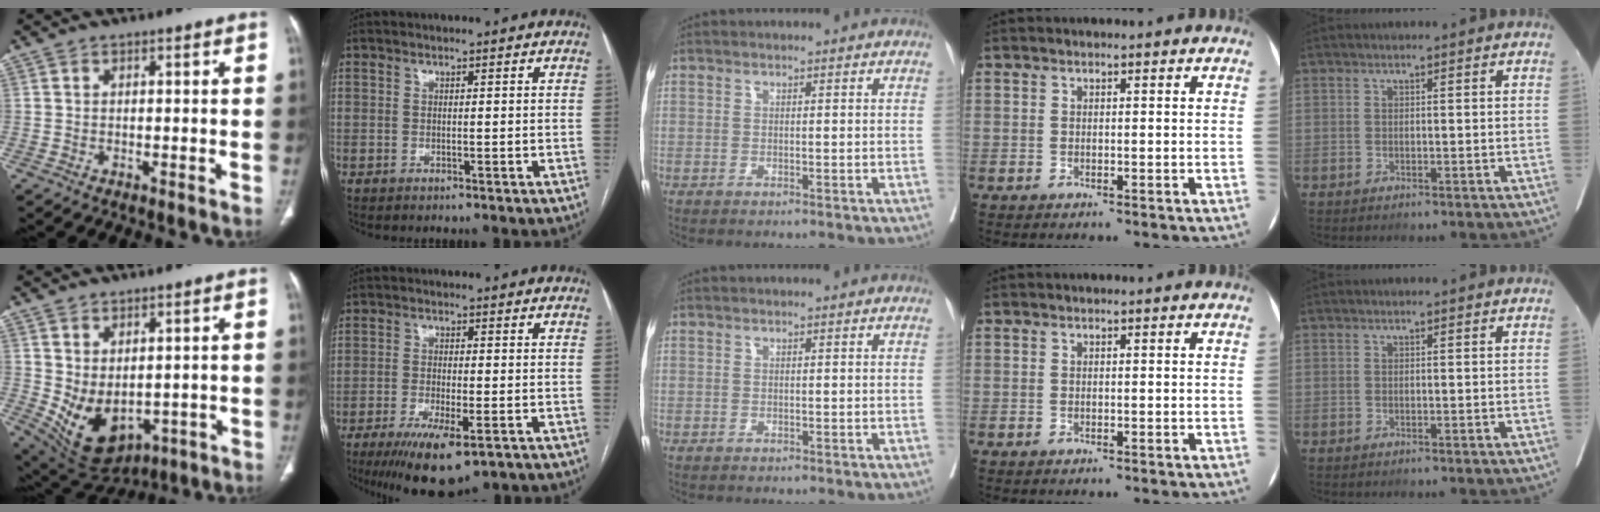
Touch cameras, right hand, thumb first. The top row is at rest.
{"thumb": {"total": 10.8, "force": [-0.4, 6.9, 8.3], "torque": [-0.128, -0.011, 0.031]}, "index": {"total": 10.0, "force": [-5.9, 2.3, 7.7], "torque": [-0.129, -0.023, -0.091]}}